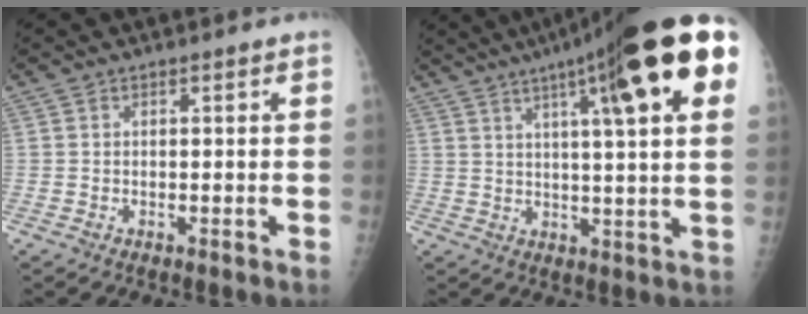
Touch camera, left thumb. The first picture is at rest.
{"total": 22.4, "force": [9.9, 3.5, 19.8], "torque": [-0.286, -0.006, 0.138]}